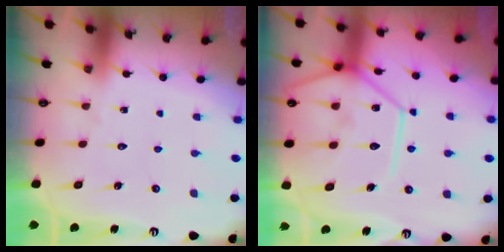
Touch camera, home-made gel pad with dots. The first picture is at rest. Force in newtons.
{"total": 17.5, "press": 17.4, "slide": 1.7}